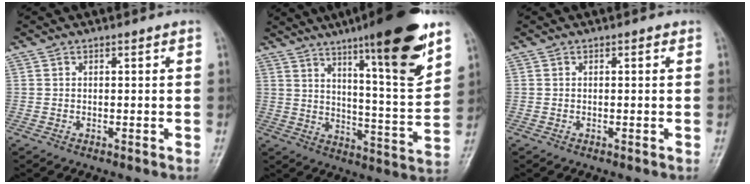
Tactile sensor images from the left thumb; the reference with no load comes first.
{"total": 19.9, "force": [12.0, 2.8, 15.6], "torque": [-0.204, -0.065, 0.184]}
{"total": 0.0}